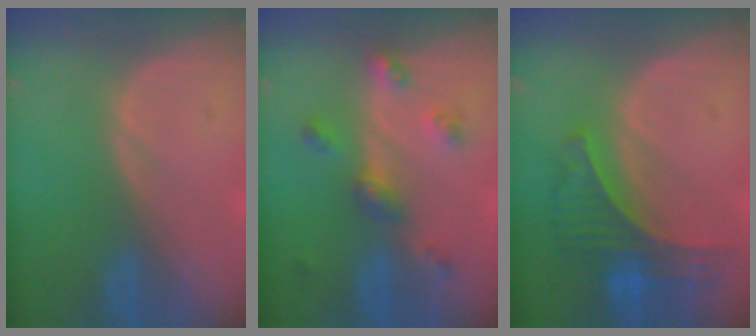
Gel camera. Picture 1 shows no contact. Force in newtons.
{"total": 4.9, "press": 4.7, "slide": 1.2}
{"total": 7.8, "press": 6.8, "slide": 3.8}